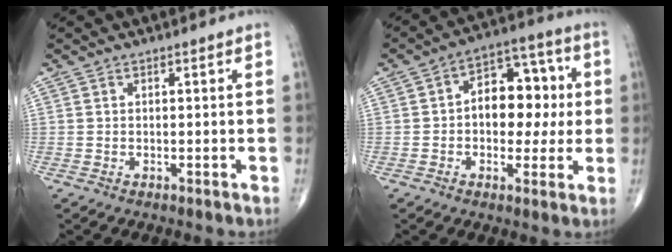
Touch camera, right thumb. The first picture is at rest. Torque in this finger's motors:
{"motor_torque": [-0.08, 0.48, 0.94, 0.19, 0.22]}